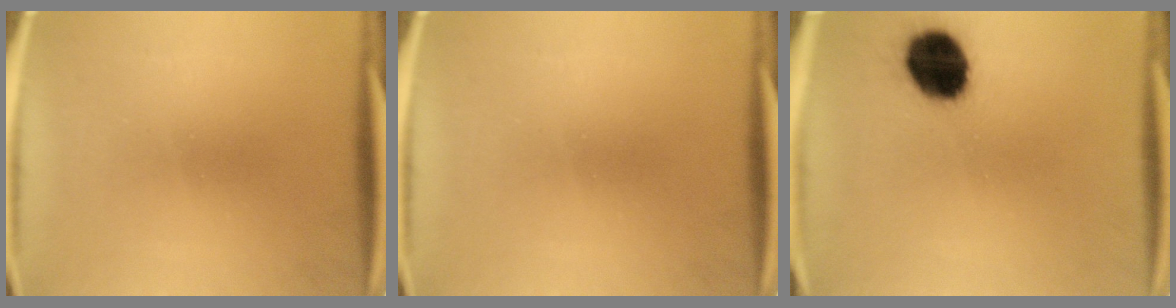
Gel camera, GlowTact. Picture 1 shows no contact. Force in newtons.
{"total": 0.0}
{"total": 14.5}